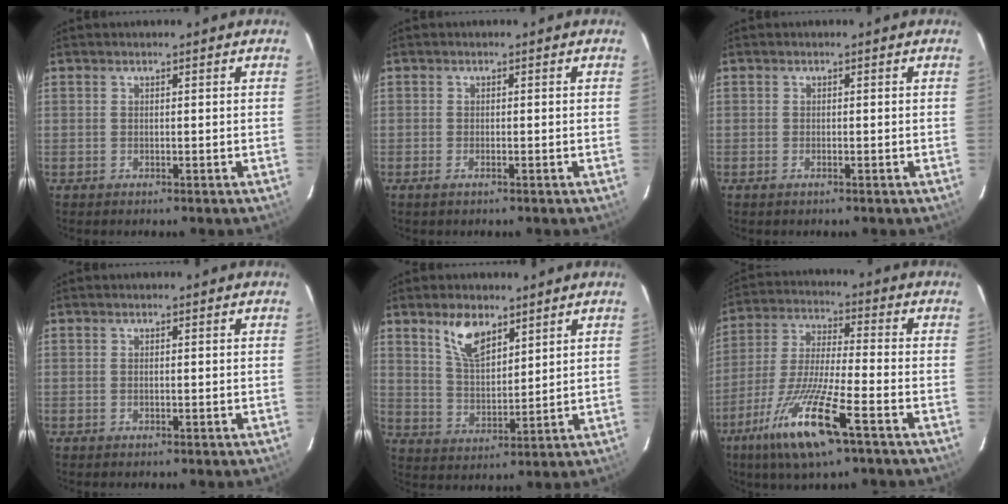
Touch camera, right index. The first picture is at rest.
{"total": 1.2, "force": [-0.8, 0.4, 0.9], "torque": [-0.019, -0.001, -0.015]}
{"total": 0.6, "force": [-0.4, 0.2, 0.4], "torque": [-0.009, 0.000, -0.009]}
{"total": 0.0}
{"total": 8.3, "force": [5.3, 3.8, 5.1], "torque": [-0.091, 0.006, 0.107]}
{"total": 15.9, "force": [-8.7, 2.0, 13.2], "torque": [-0.277, -0.032, -0.167]}